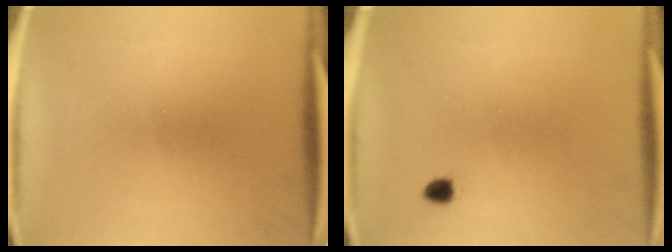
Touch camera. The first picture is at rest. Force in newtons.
{"total": 1.3}